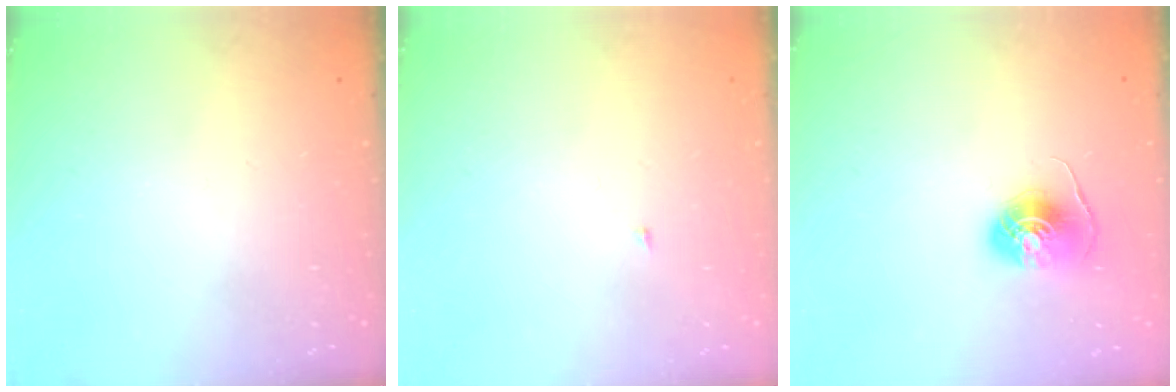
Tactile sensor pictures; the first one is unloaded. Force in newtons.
{"total": 1.8, "press": 1.8, "slide": 0.2}
{"total": 7.1, "press": 7.1, "slide": 0.4}